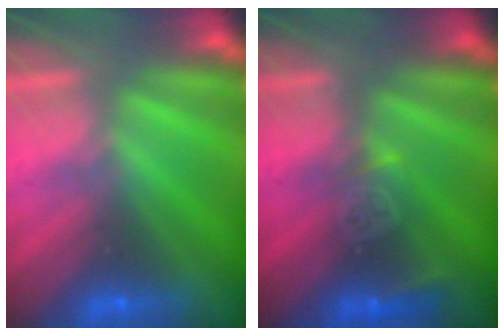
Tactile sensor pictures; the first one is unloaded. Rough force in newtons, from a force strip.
{"total": 3.7}